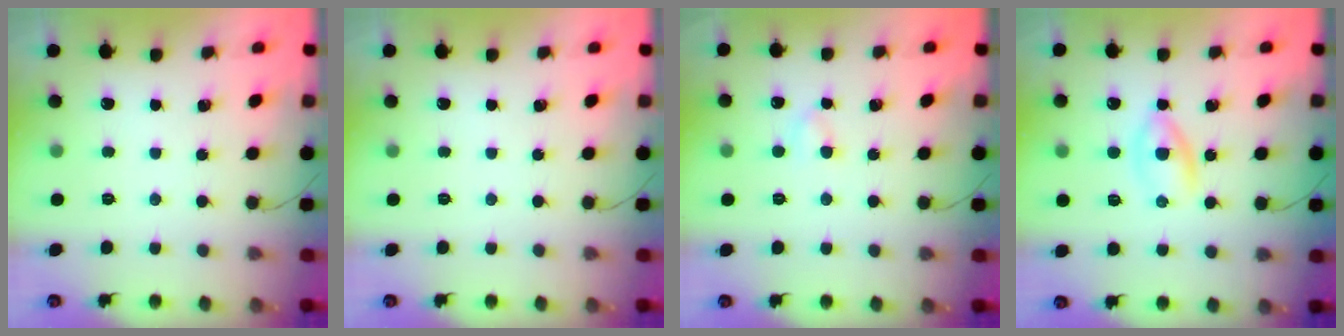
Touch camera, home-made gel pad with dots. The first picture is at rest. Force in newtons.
{"total": 0.0}
{"total": 2.7, "press": 2.5, "slide": 1.1}
{"total": 2.7, "press": 2.5, "slide": 1.1}